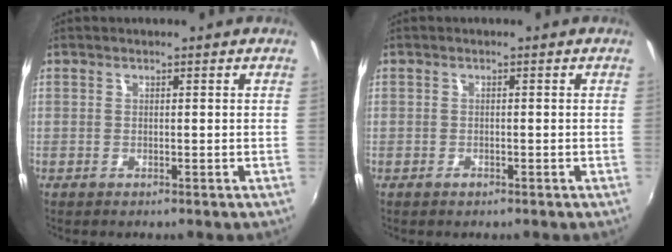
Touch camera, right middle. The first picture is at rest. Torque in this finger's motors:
{"motor_torque": [0.35, -0.39, -0.02, -0.01]}